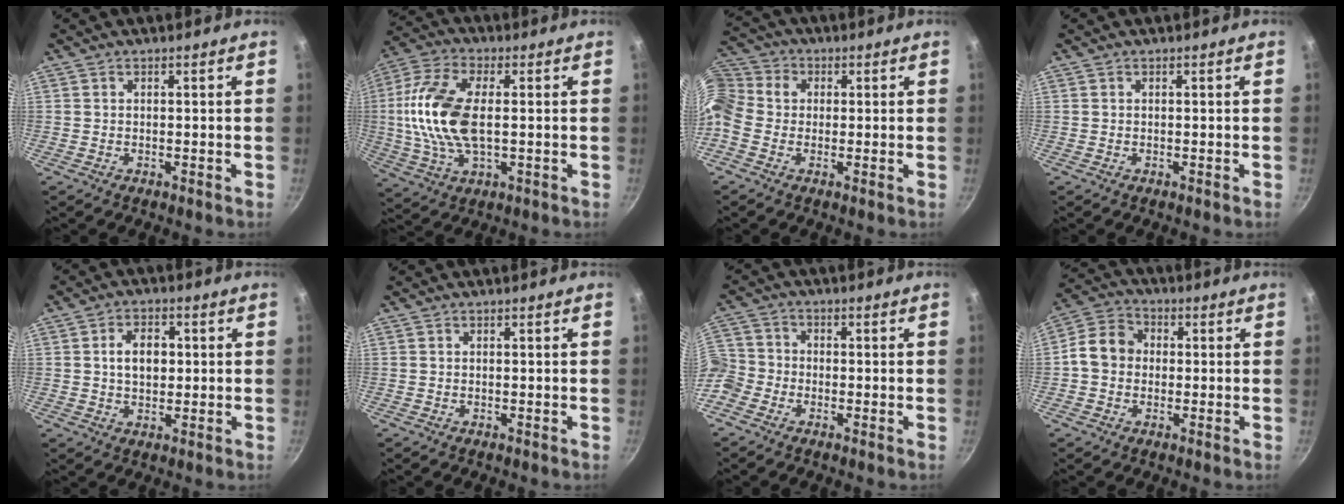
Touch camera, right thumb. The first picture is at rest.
{"total": 15.7, "force": [0.7, 7.9, 13.6], "torque": [-0.280, 0.011, 0.005]}
{"total": 11.5, "force": [-0.2, 9.7, 6.2], "torque": [-0.137, 0.040, -0.022]}
{"total": 0.0}
{"total": 6.1, "force": [0.7, 4.2, 4.3], "torque": [-0.050, 0.008, 0.010]}
{"total": 0.0}
{"total": 8.2, "force": [-3.7, 6.5, 3.3], "torque": [-0.068, 0.039, -0.095]}
{"total": 5.7, "force": [0.1, 5.0, 2.8], "torque": [-0.029, 0.010, -0.010]}